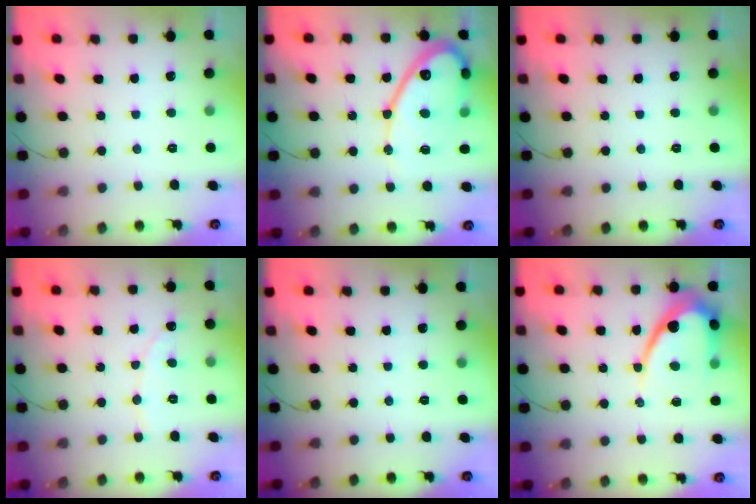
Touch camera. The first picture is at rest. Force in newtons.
{"total": 15.4, "press": 15.4, "slide": 1.3}
{"total": 0.0}
{"total": 1.9, "press": 1.8, "slide": 0.2}
{"total": 0.0}
{"total": 10.8, "press": 10.8, "slide": 0.9}